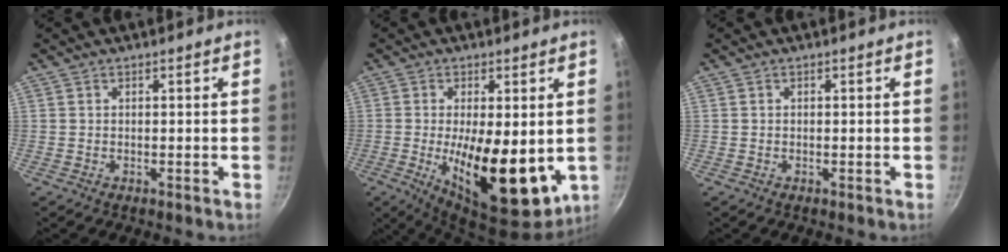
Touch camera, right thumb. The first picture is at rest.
{"total": 18.2, "force": [-2.8, 7.3, 16.5], "torque": [-0.243, -0.036, -0.018]}
{"total": 0.0}